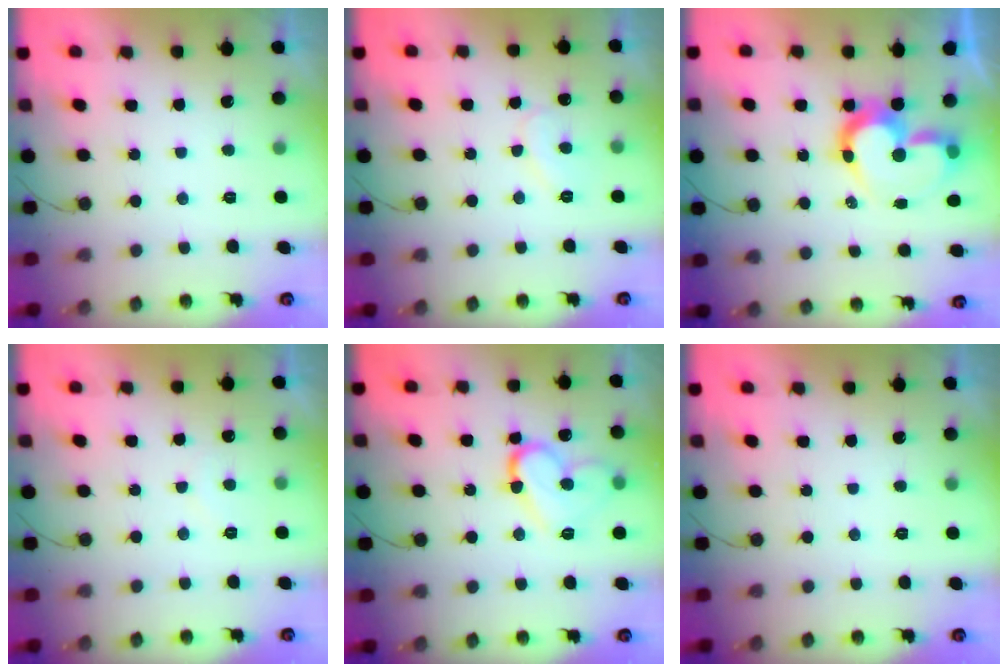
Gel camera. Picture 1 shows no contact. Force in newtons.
{"total": 7.1, "press": 7.1, "slide": 0.3}
{"total": 12.2, "press": 12.1, "slide": 1.4}
{"total": 4.9, "press": 4.9, "slide": 0.3}
{"total": 13.7, "press": 13.6, "slide": 1.7}
{"total": 0.0}